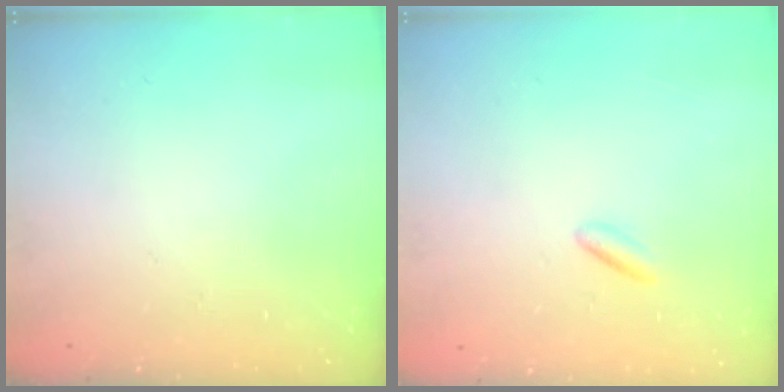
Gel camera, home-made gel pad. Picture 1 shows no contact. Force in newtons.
{"total": 1.4, "press": 1.3, "slide": 0.7}